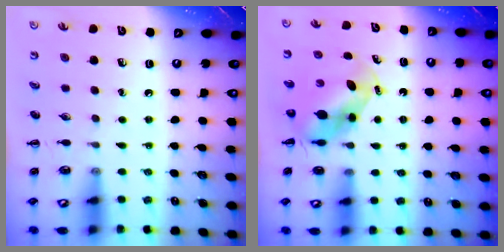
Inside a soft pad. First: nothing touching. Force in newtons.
{"total": 5.4, "press": 5.3, "slide": 0.6}